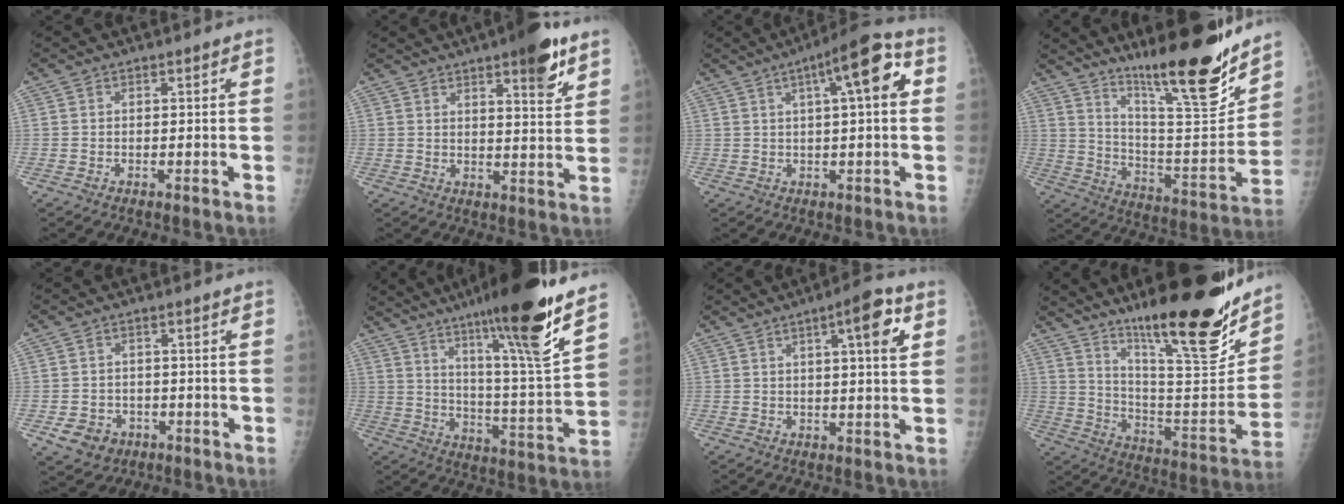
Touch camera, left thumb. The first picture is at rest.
{"total": 9.5, "force": [5.7, 2.4, 7.2], "torque": [-0.083, -0.030, 0.075]}
{"total": 11.5, "force": [3.2, 2.8, 10.7], "torque": [-0.151, 0.024, 0.040]}
{"total": 21.4, "force": [16.1, 3.3, 13.7], "torque": [-0.180, -0.109, 0.269]}
{"total": 6.4, "force": [-3.1, 5.3, 1.8], "torque": [-0.017, 0.019, -0.041]}
{"total": 21.5, "force": [14.1, 1.3, 16.2], "torque": [-0.230, -0.068, 0.227]}
{"total": 8.1, "force": [3.0, 1.8, 7.3], "torque": [-0.097, -0.004, 0.037]}
{"total": 25.1, "force": [17.7, 5.1, 17.0], "torque": [-0.231, -0.101, 0.289]}